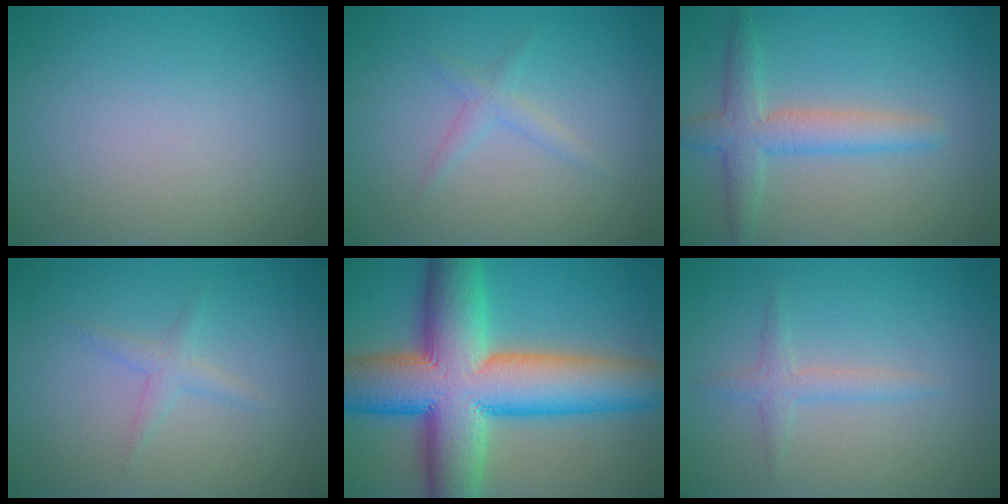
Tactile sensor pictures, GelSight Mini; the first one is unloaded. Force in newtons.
{"total": 1.3, "press": 1.3, "slide": 0.0}
{"total": 3.9, "press": 3.9, "slide": 0.2}
{"total": 1.3, "press": 1.3, "slide": 0.0}
{"total": 15.8, "press": 15.8, "slide": 0.3}
{"total": 1.7, "press": 1.7, "slide": 0.0}